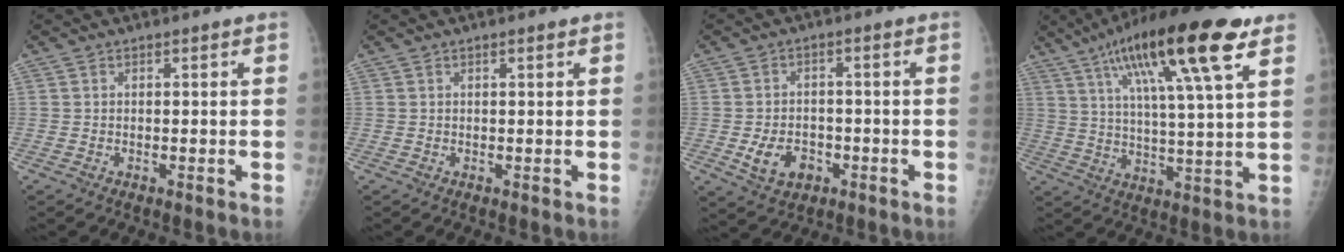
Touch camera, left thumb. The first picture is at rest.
{"total": 0.7, "force": [0.4, 0.1, 0.6], "torque": [-0.009, 0.000, 0.007]}
{"total": 6.7, "force": [-2.3, 4.8, 4.0], "torque": [-0.056, 0.012, -0.032]}
{"total": 21.3, "force": [11.1, 4.0, 17.8], "torque": [-0.292, -0.016, 0.181]}